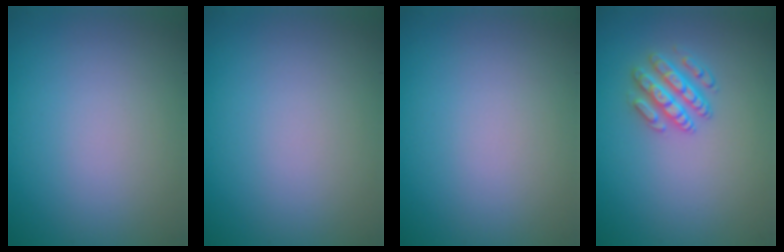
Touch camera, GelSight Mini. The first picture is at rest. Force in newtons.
{"total": 0.0}
{"total": 0.0}
{"total": 2.9, "press": 2.9, "slide": 0.7}